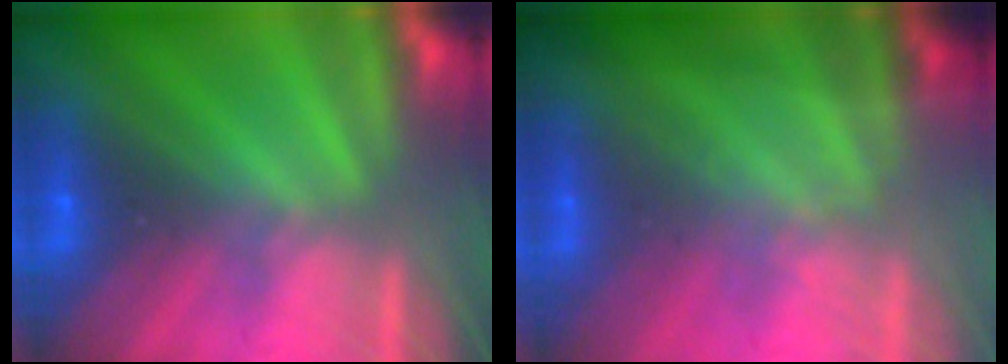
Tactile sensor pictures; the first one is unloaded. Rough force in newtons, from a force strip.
{"total": 1.3}